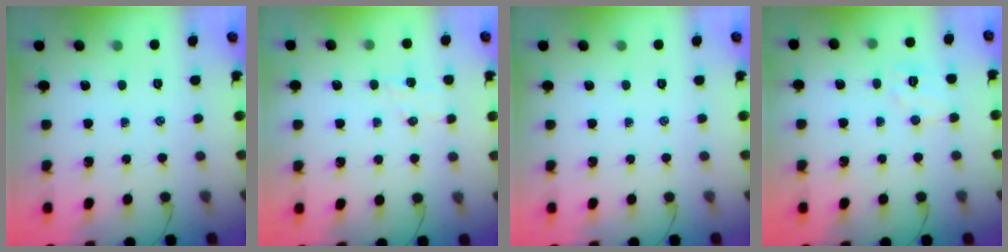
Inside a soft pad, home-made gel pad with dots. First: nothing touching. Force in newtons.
{"total": 5.4, "press": 5.3, "slide": 1.2}
{"total": 0.0}
{"total": 6.4, "press": 6.4, "slide": 1.1}